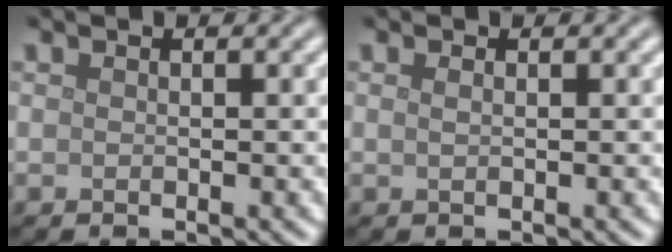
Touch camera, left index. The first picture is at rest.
{"total": 0.5, "force": [0.2, 0.2, 0.4], "torque": [-0.010, 0.000, 0.003]}